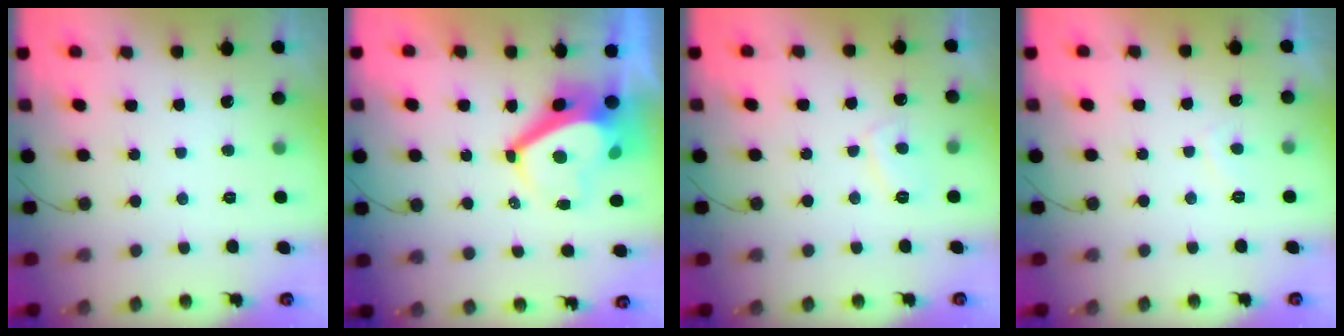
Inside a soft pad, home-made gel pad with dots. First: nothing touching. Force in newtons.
{"total": 7.3, "press": 7.3, "slide": 0.8}
{"total": 3.5, "press": 3.4, "slide": 0.7}
{"total": 1.1, "press": 0.9, "slide": 0.6}